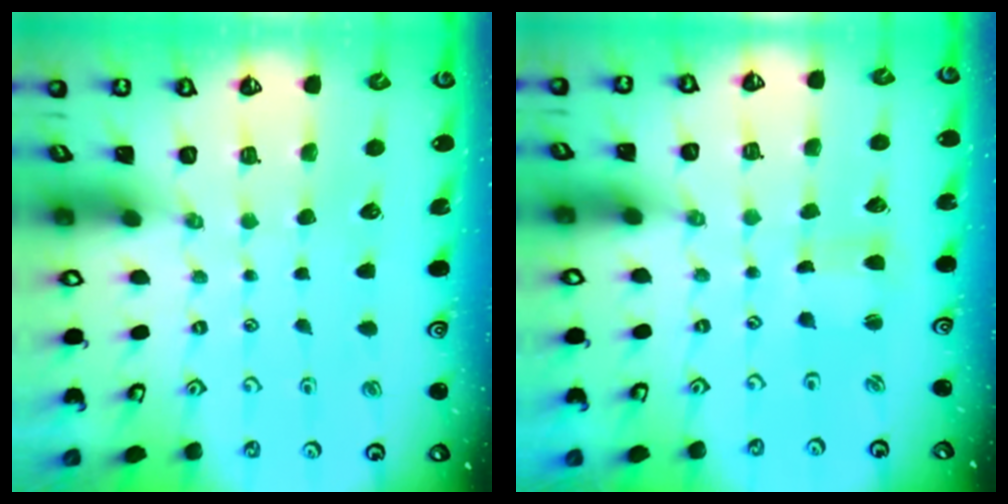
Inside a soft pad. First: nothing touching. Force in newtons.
{"total": 2.2, "press": 2.2, "slide": 0.2}